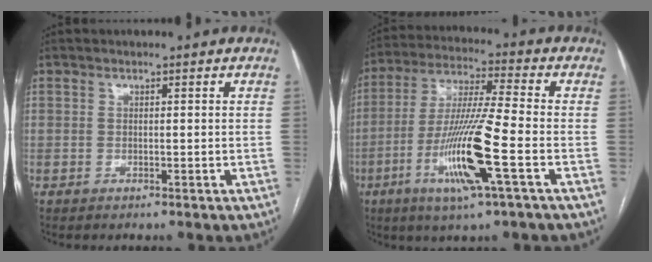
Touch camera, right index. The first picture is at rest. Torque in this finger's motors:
{"motor_torque": [2.12, 0.02, 0.38, 0.21]}